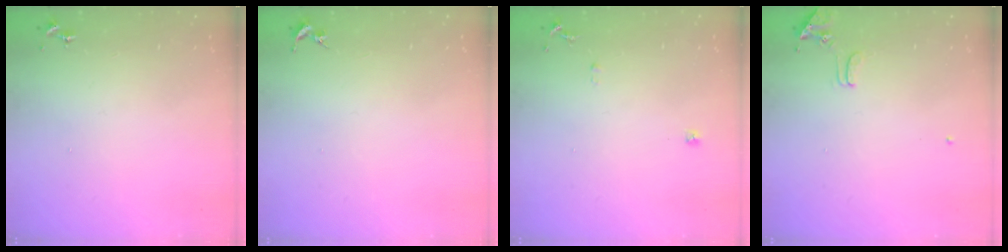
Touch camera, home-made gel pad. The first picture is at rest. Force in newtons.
{"total": 0.0}
{"total": 5.6, "press": 5.5, "slide": 0.6}
{"total": 8.0, "press": 7.9, "slide": 0.7}